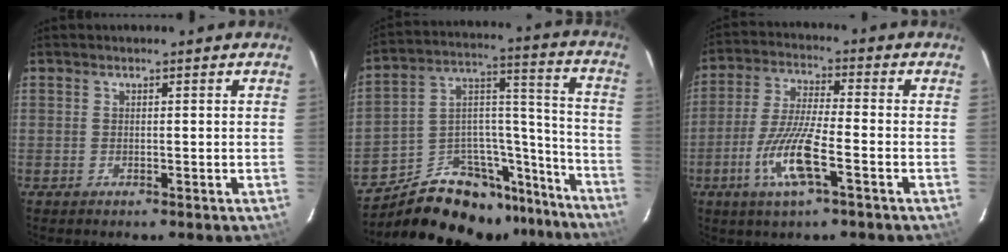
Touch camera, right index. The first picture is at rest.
{"total": 22.5, "force": [-18.3, 10.2, 8.4], "torque": [-0.123, 0.080, -0.259]}
{"total": 10.8, "force": [-4.5, 1.6, 9.7], "torque": [-0.205, -0.007, -0.089]}